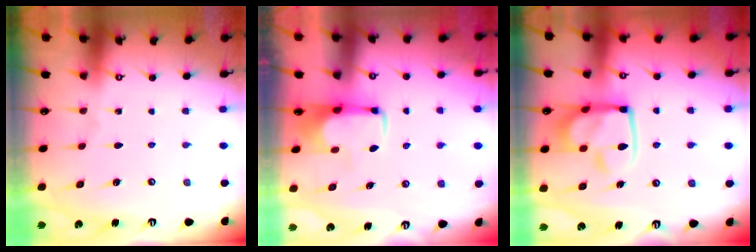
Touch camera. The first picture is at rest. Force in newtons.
{"total": 1.9, "press": 1.9, "slide": 0.5}
{"total": 15.4, "press": 15.3, "slide": 1.7}